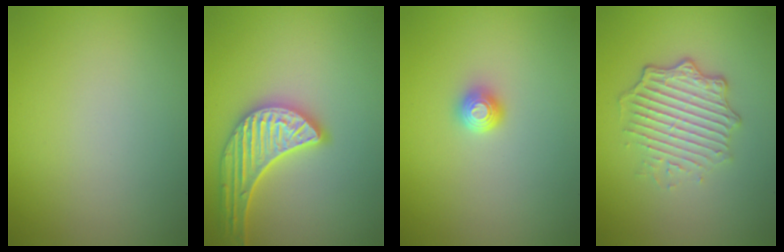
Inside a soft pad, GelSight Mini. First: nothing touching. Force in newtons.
{"total": 4.5, "press": 4.2, "slide": 1.5}
{"total": 1.4, "press": 1.2, "slide": 0.7}
{"total": 5.0, "press": 3.5, "slide": 3.5}